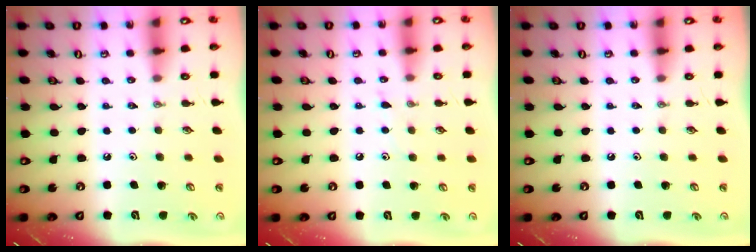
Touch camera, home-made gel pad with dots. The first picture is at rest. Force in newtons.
{"total": 4.4, "press": 4.4, "slide": 0.4}
{"total": 0.0}